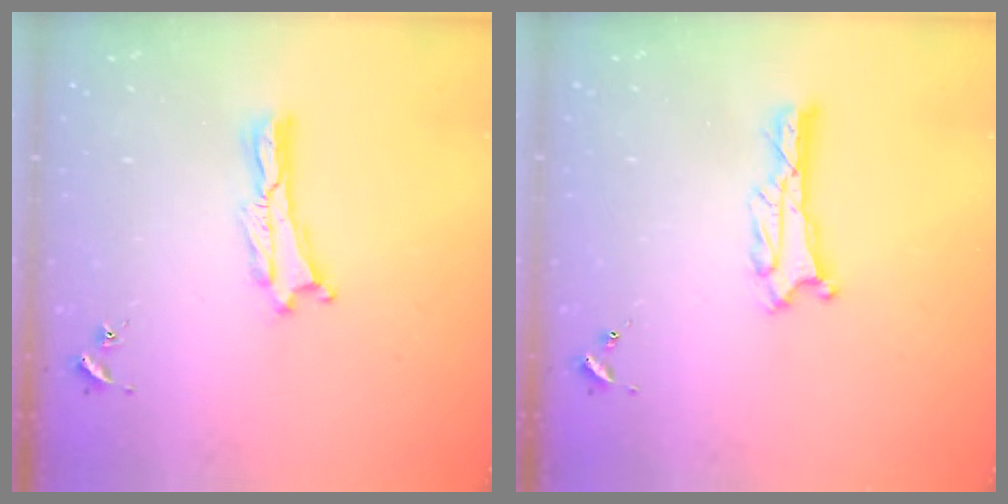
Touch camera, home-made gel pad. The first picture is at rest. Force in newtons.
{"total": 0.7, "press": 0.7, "slide": 0.1}